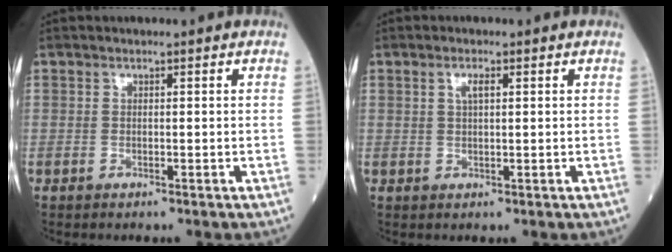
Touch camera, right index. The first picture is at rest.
{"total": 1.8, "force": [0.7, 0.4, 1.6], "torque": [-0.031, 0.002, 0.013]}